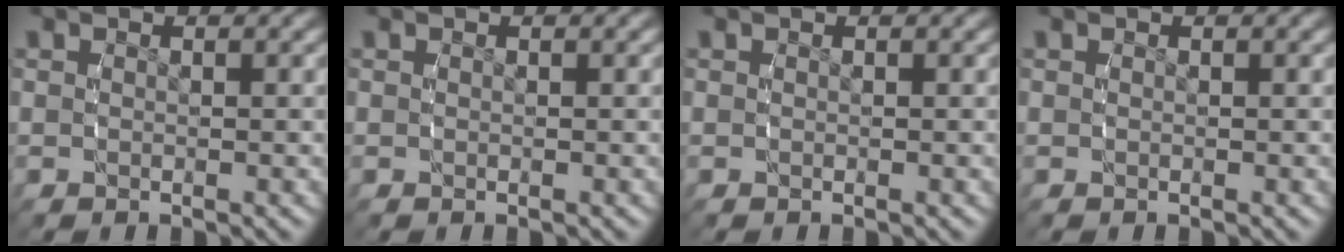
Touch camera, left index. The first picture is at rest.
{"total": 0.0}
{"total": 0.0}
{"total": 0.0}